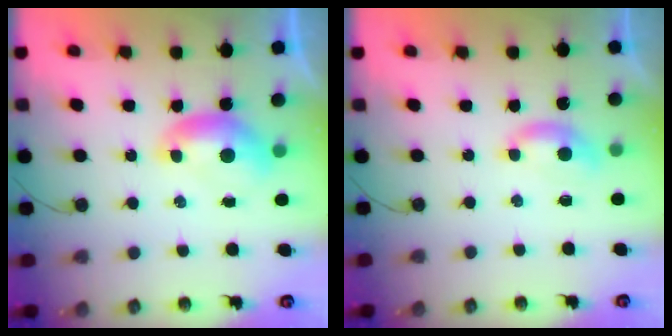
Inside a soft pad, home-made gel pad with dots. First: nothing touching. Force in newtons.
{"total": 1.6, "press": 1.5, "slide": 0.5}